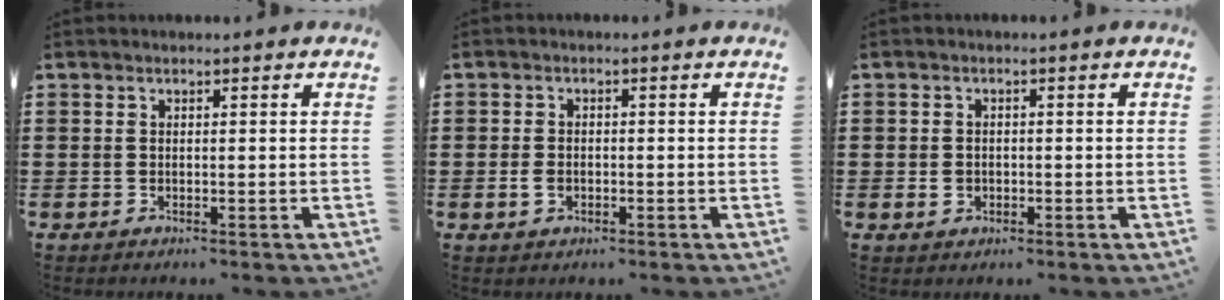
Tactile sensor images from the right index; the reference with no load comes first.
{"total": 2.1, "force": [-0.7, 1.4, 1.5], "torque": [-0.044, -0.004, -0.018]}
{"total": 1.8, "force": [-0.4, 1.5, 0.9], "torque": [-0.020, 0.004, -0.010]}